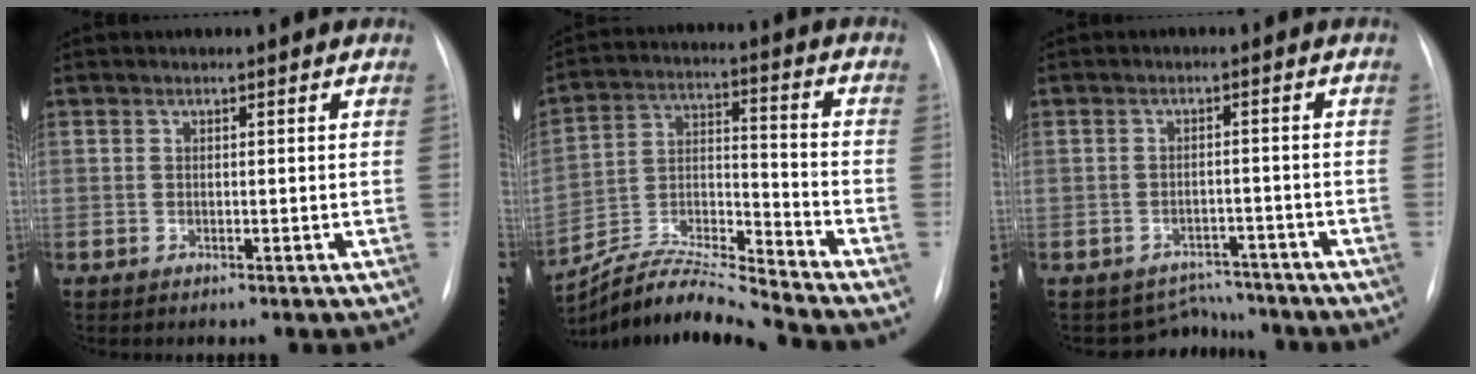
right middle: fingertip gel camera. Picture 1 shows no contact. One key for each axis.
{"total": 12.2, "fx": -11.8, "fy": -1.4, "fz": 2.6, "tx": -0.048, "ty": 0.018, "tz": -0.221}
{"total": 4.9, "fx": -4.5, "fy": 1.6, "fz": -1.2, "tx": 0.016, "ty": 0.022, "tz": -0.059}